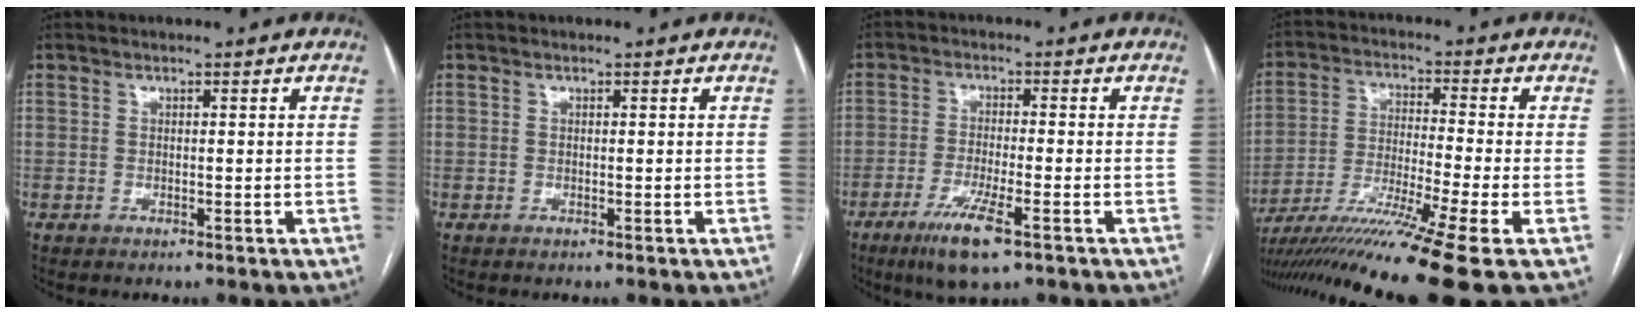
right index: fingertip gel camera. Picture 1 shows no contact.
{"total": 0.0}
{"total": 7.7, "force": [-4.5, 0.8, 6.2], "torque": [-0.121, -0.018, -0.075]}
{"total": 16.4, "force": [-11.6, -2.4, 11.3], "torque": [-0.196, -0.034, -0.202]}